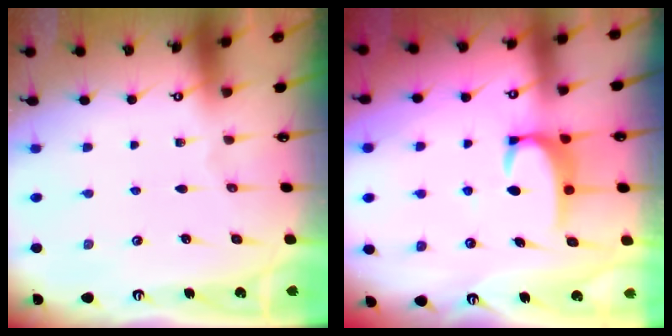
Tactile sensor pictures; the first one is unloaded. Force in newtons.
{"total": 3.6, "press": 3.5, "slide": 0.6}